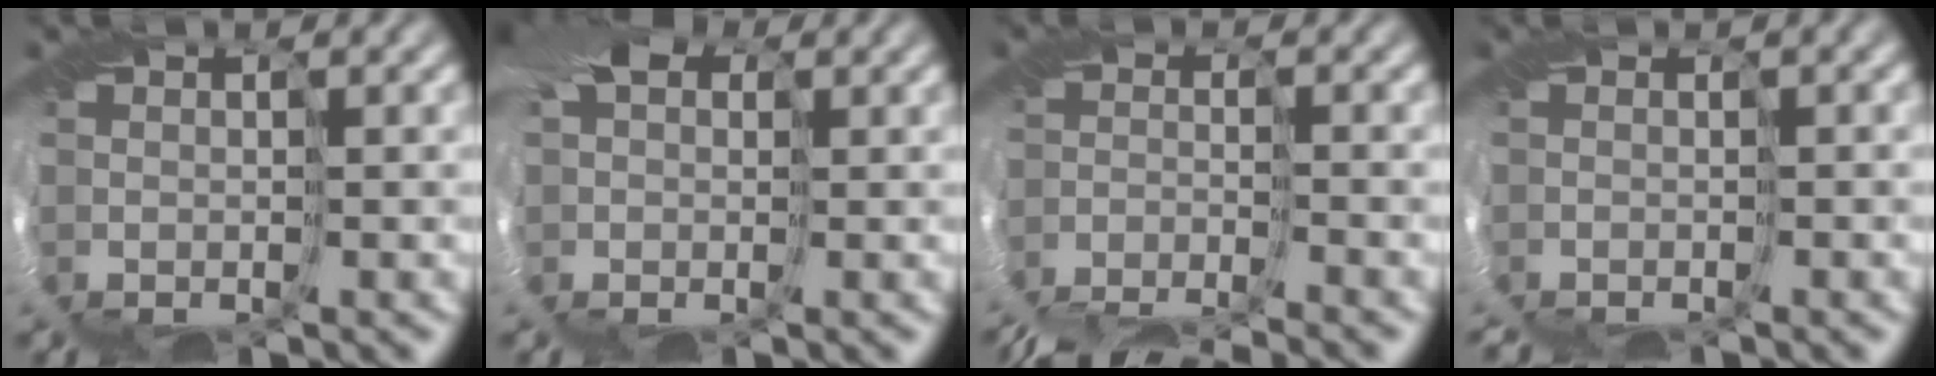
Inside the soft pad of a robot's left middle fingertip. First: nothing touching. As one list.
[{"total": 4.0, "force": [1.5, 3.0, 2.2], "torque": [-0.076, 0.010, 0.029]}, {"total": 9.8, "force": [-9.8, 0.2, 0.8], "torque": [-0.032, -0.035, -0.139]}, {"total": 3.4, "force": [-3.0, -1.3, -0.9], "torque": [0.003, -0.020, -0.030]}]